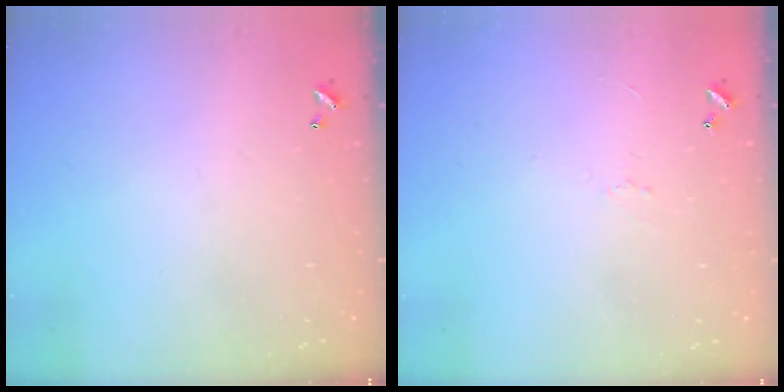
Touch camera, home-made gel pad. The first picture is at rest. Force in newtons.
{"total": 2.3, "press": 2.2, "slide": 0.6}